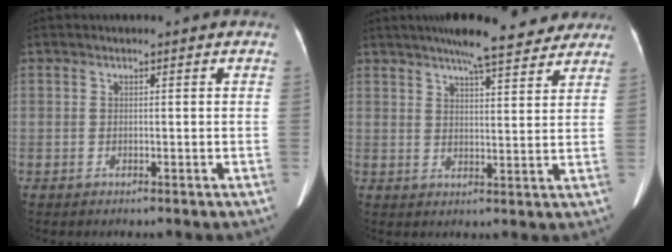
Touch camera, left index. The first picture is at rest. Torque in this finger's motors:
{"motor_torque": [0.91, -1.23, 0.16, 0.09]}